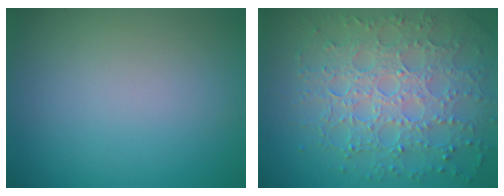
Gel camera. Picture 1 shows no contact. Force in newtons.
{"total": 7.7, "press": 5.7, "slide": 5.2}